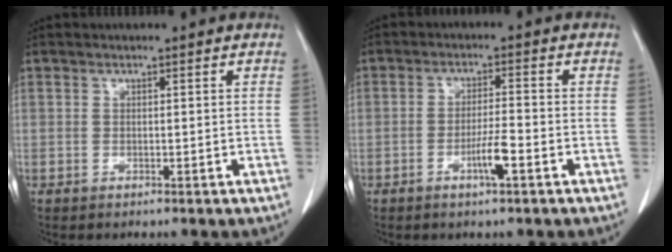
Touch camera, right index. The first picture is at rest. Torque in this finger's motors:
{"motor_torque": [0.78, 0.17, 0.40, 0.12]}